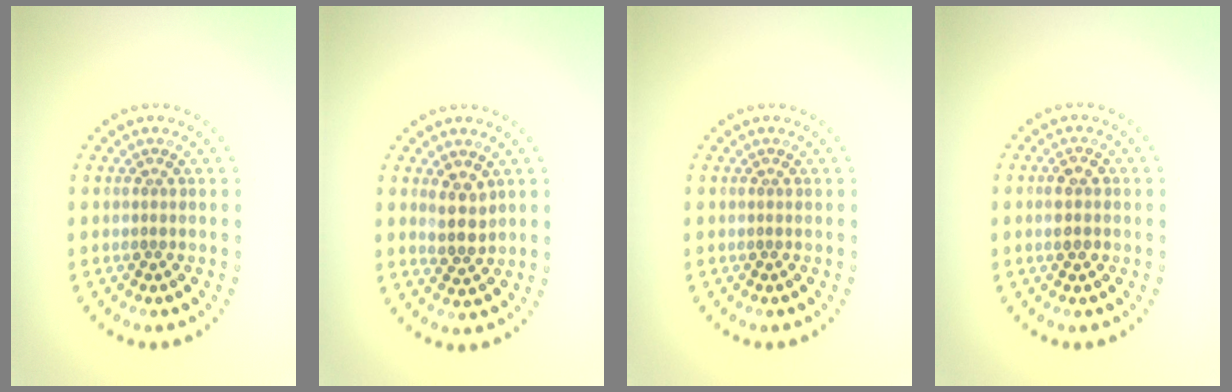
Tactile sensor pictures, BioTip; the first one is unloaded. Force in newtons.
{"total": 2.6, "press": 2.3, "slide": 1.2}
{"total": 0.0}
{"total": 1.6, "press": 1.6, "slide": 0.1}